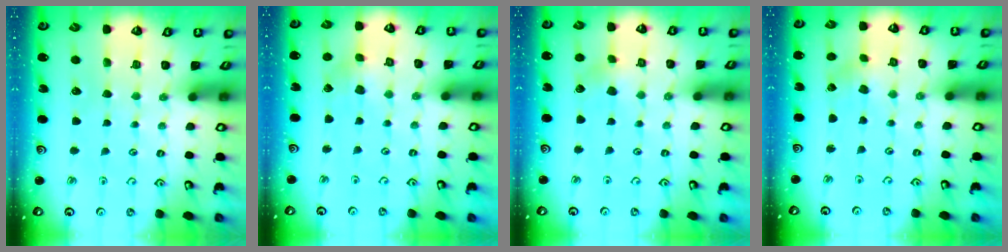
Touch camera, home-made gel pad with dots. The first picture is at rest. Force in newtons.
{"total": 2.6, "press": 2.5, "slide": 0.4}
{"total": 3.0, "press": 3.0, "slide": 0.3}
{"total": 0.6, "press": 0.6, "slide": 0.1}